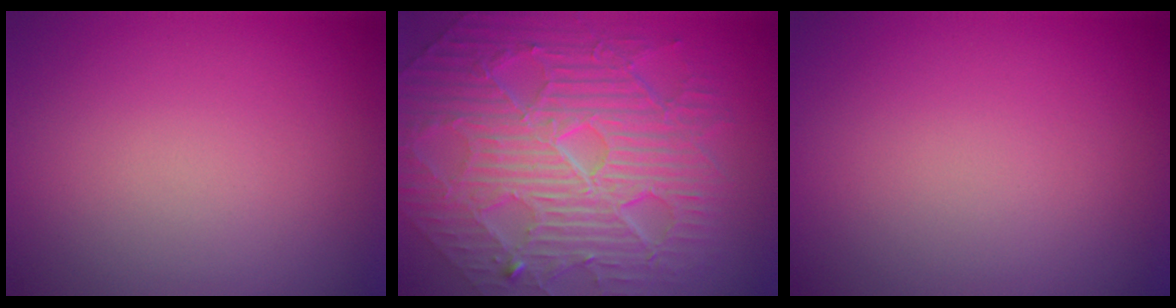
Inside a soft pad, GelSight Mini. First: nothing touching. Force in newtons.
{"total": 11.4, "press": 7.5, "slide": 8.5}
{"total": 0.0}